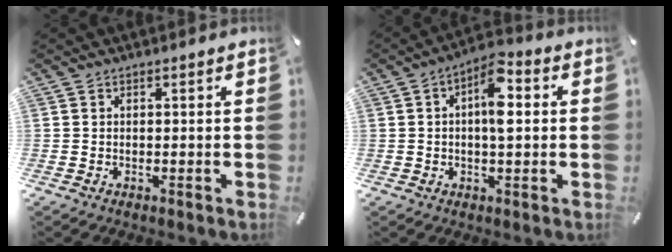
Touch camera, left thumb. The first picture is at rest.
{"total": 8.3, "force": [1.2, 3.7, 7.4], "torque": [-0.115, 0.006, 0.017]}